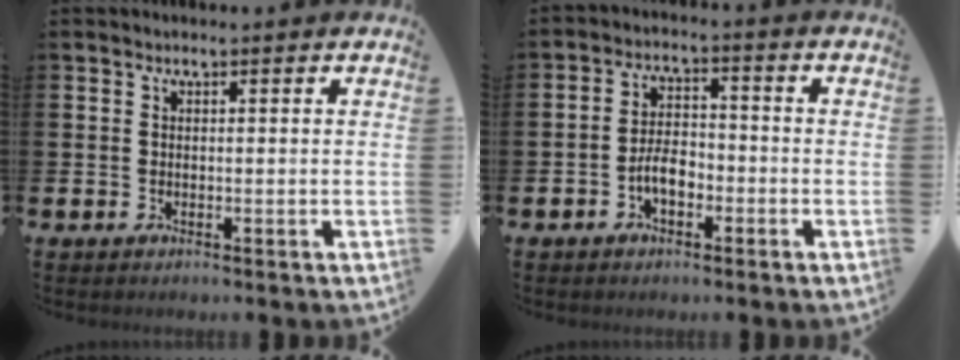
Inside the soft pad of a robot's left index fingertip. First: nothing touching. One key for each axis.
{"total": 4.1, "fx": -1.9, "fy": 2.2, "fz": 2.9, "tx": -0.047, "ty": 0.008, "tz": -0.036}